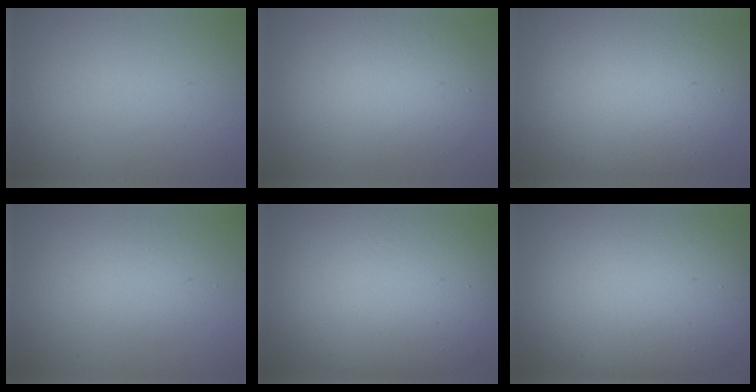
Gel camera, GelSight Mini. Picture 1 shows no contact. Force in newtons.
{"total": 5.9, "press": 5.8, "slide": 0.4}
{"total": 9.9, "press": 9.9, "slide": 0.5}
{"total": 2.5, "press": 2.5, "slide": 0.2}
{"total": 14.1, "press": 14.1, "slide": 0.8}
{"total": 14.9, "press": 14.9, "slide": 0.8}